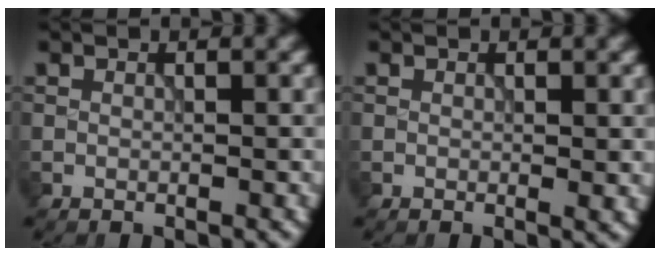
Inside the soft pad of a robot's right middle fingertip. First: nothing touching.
{"total": 0.6, "force": [0.1, 0.1, 0.6], "torque": [-0.006, -0.003, 0.000]}